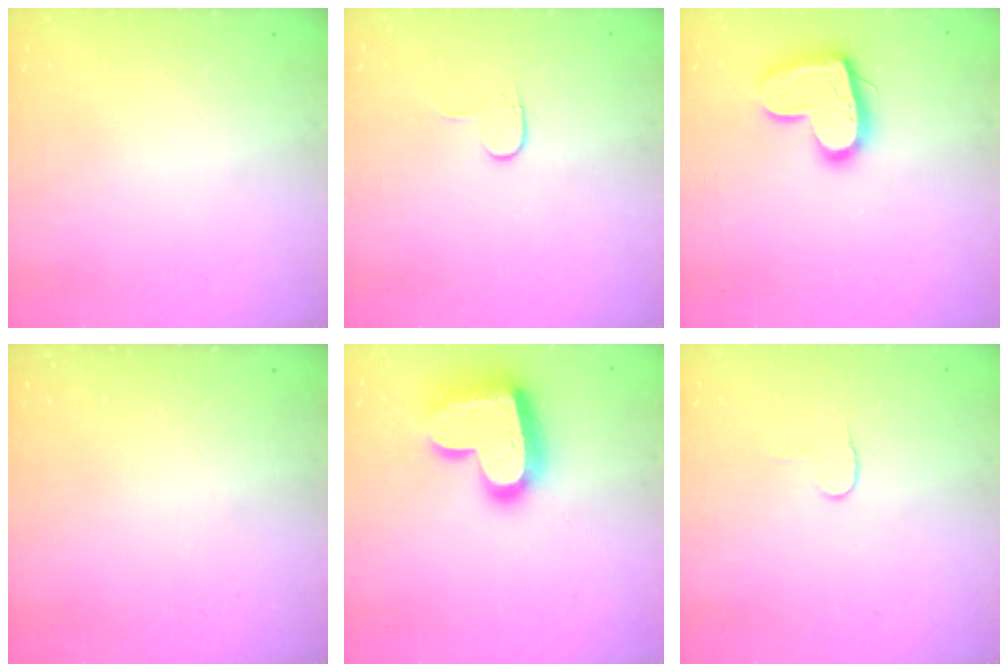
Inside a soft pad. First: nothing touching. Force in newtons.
{"total": 3.9, "press": 3.9, "slide": 0.4}
{"total": 15.1, "press": 15.0, "slide": 1.0}
{"total": 0.0}
{"total": 21.7, "press": 21.6, "slide": 1.5}
{"total": 4.9, "press": 4.9, "slide": 0.5}